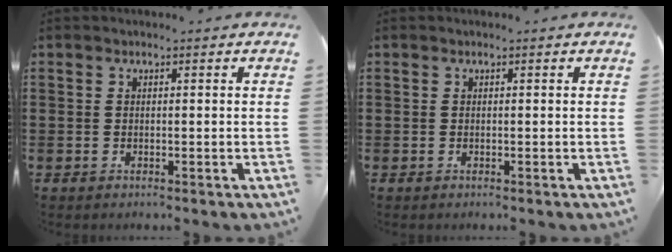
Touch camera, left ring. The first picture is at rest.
{"total": 0.0}